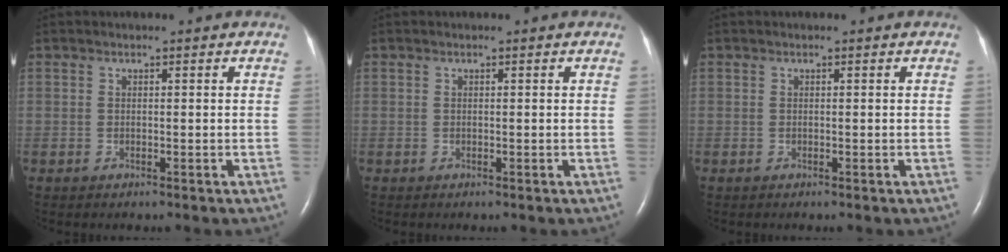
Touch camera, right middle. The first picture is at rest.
{"total": 0.0}
{"total": 0.0}